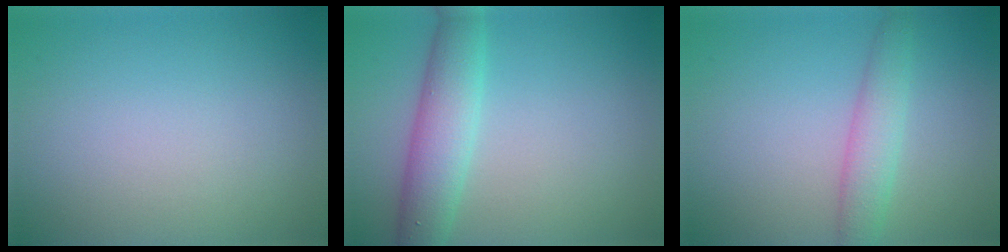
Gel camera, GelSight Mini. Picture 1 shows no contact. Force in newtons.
{"total": 4.7, "press": 4.7, "slide": 0.3}
{"total": 2.8, "press": 2.8, "slide": 0.1}